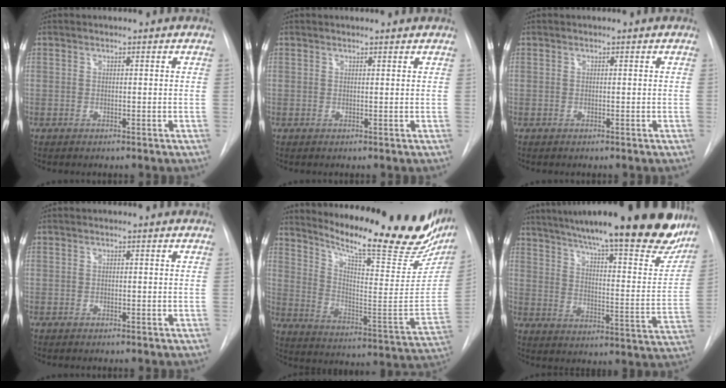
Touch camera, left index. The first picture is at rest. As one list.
[{"total": 2.3, "force": [2.3, 0.0, 0.5], "torque": [-0.008, 0.008, 0.022]}, {"total": 0.0}, {"total": 0.0}, {"total": 28.7, "force": [23.7, 5.1, 15.4], "torque": [-0.238, -0.079, 0.312]}, {"total": 30.3, "force": [25.0, 4.5, 16.5], "torque": [-0.246, -0.056, 0.324]}]